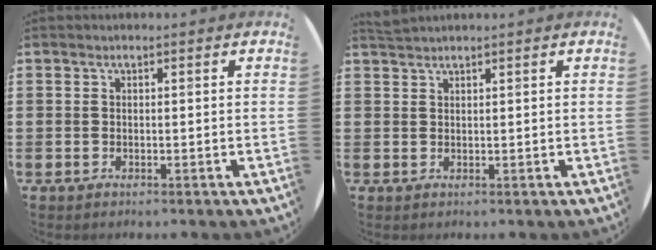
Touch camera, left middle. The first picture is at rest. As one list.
[{"total": 1.2, "force": [1.1, -0.2, 0.0], "torque": [-0.001, 0.000, 0.022]}]